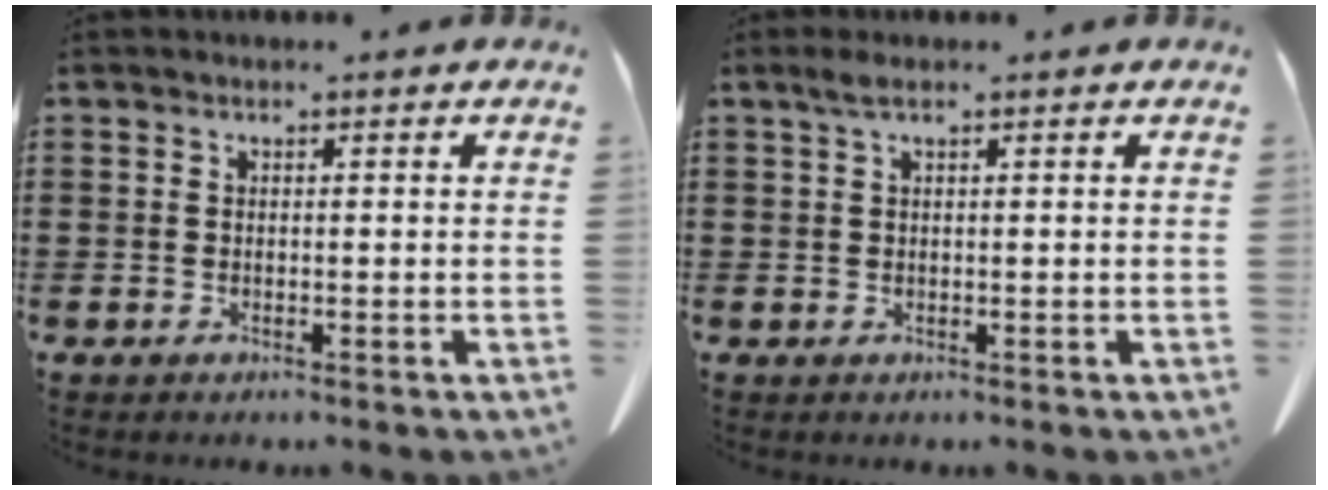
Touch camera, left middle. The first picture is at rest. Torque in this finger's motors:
{"motor_torque": [0.71, 0.00, 0.00, 0.03]}